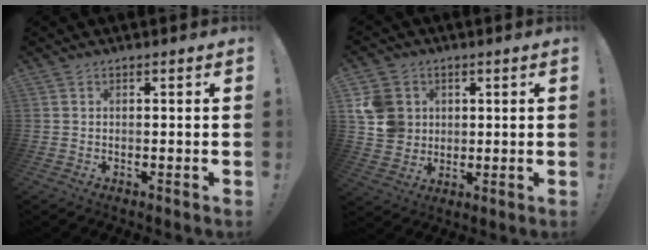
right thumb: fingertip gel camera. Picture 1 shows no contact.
{"total": 10.6, "force": [2.4, 9.6, 3.6], "torque": [-0.074, -0.005, 0.053]}